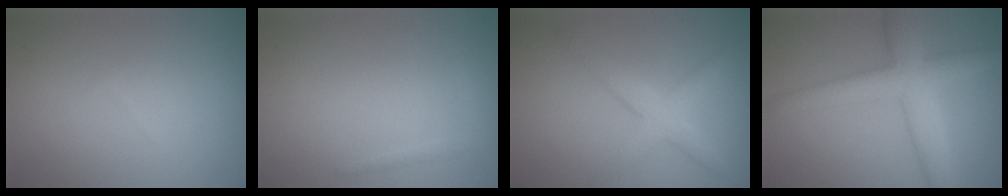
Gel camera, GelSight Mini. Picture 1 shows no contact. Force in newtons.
{"total": 0.9, "press": 0.9, "slide": 0.1}
{"total": 3.2, "press": 3.2, "slide": 0.1}
{"total": 5.4, "press": 5.4, "slide": 0.1}